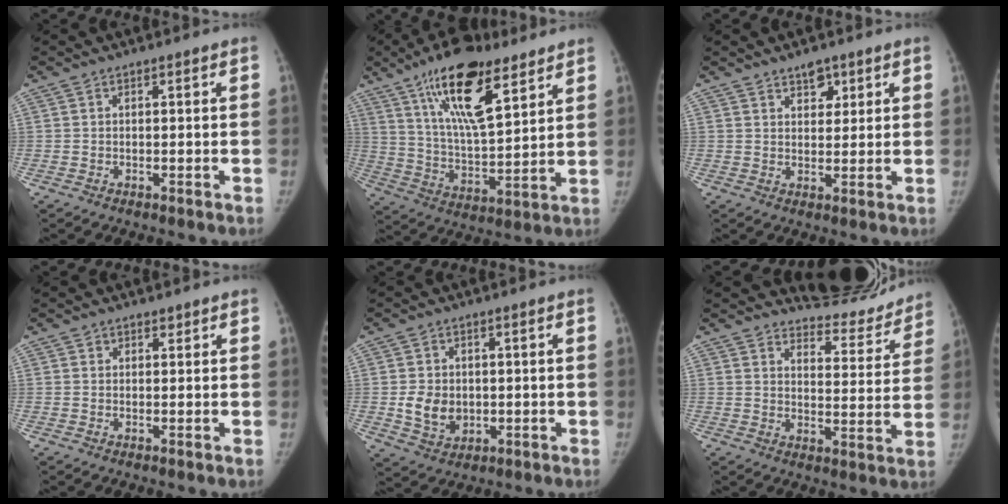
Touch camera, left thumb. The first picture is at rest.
{"total": 18.7, "force": [11.0, 6.7, 13.6], "torque": [-0.212, -0.050, 0.198]}
{"total": 4.1, "force": [2.7, 2.4, 1.9], "torque": [-0.004, -0.016, 0.044]}
{"total": 1.1, "force": [0.8, 0.8, 0.1], "torque": [0.014, -0.004, 0.008]}
{"total": 6.5, "force": [-0.1, 5.2, 3.9], "torque": [-0.047, -0.006, 0.011]}
{"total": 12.6, "force": [12.2, 3.1, 0.8], "torque": [0.029, -0.102, 0.154]}